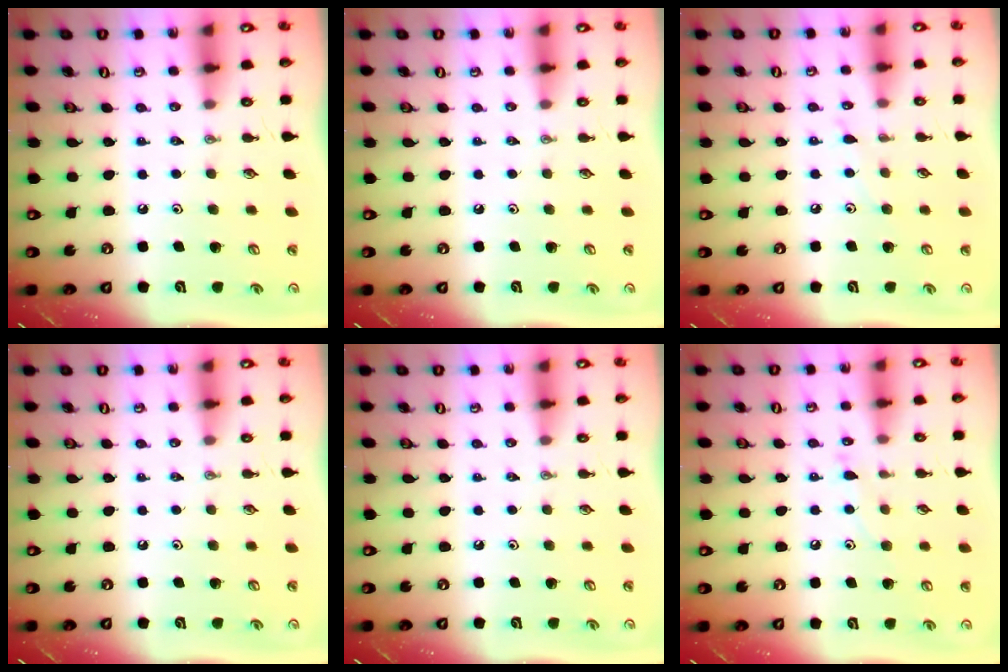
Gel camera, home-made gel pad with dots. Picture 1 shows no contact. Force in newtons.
{"total": 0.0}
{"total": 4.8, "press": 4.7, "slide": 0.3}
{"total": 0.0}
{"total": 0.0}
{"total": 6.7, "press": 6.7, "slide": 0.3}